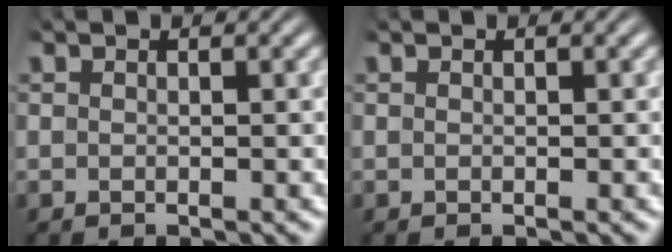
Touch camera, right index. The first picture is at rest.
{"total": 0.0}